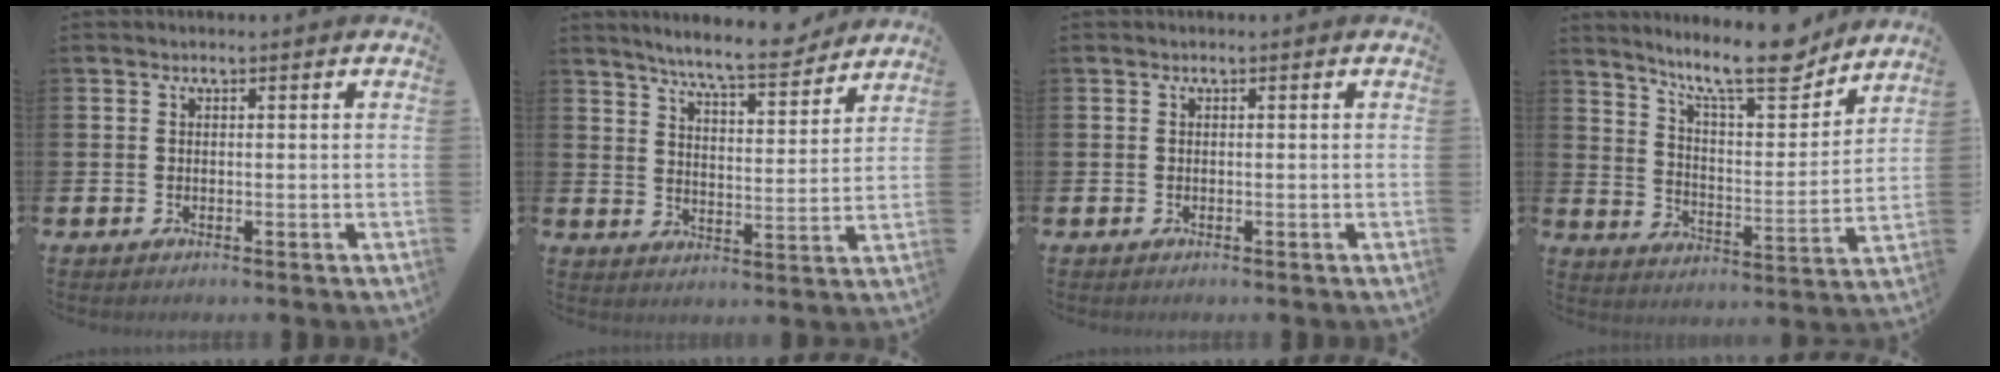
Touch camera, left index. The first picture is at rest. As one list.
[{"total": 7.9, "force": [7.4, 0.3, 2.6], "torque": [-0.061, -0.049, 0.127]}, {"total": 0.0}, {"total": 12.7, "force": [10.7, 2.7, 6.2], "torque": [-0.114, -0.066, 0.183]}]